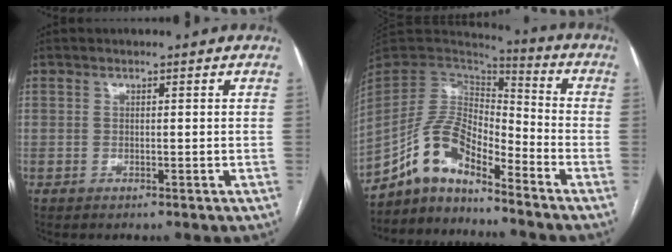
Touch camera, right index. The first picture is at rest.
{"total": 11.2, "force": [-8.6, 3.4, 6.3], "torque": [-0.129, 0.031, -0.162]}